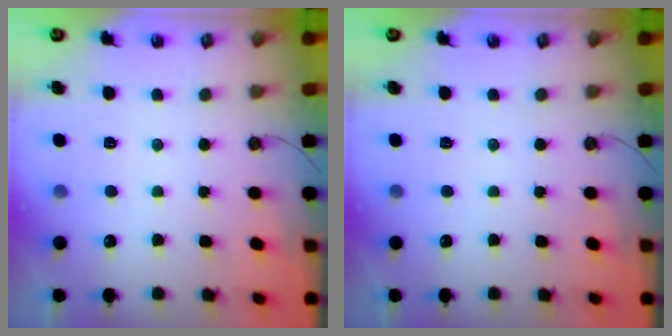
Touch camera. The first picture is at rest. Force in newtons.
{"total": 0.0}